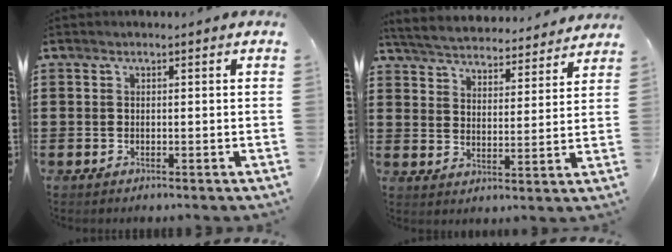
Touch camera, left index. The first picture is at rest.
{"total": 4.6, "force": [4.6, 0.1, 0.3], "torque": [-0.031, -0.035, 0.075]}